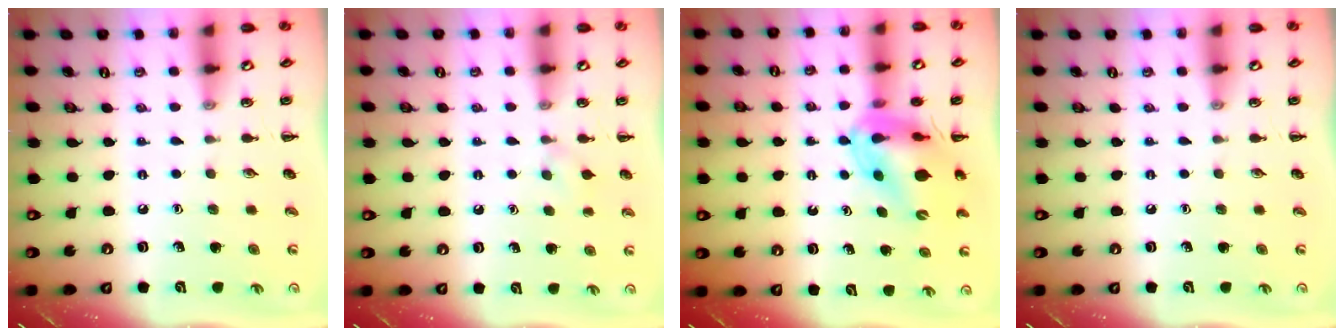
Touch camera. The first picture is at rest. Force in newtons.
{"total": 4.2, "press": 3.9, "slide": 1.6}
{"total": 13.2, "press": 12.7, "slide": 3.6}
{"total": 0.0}